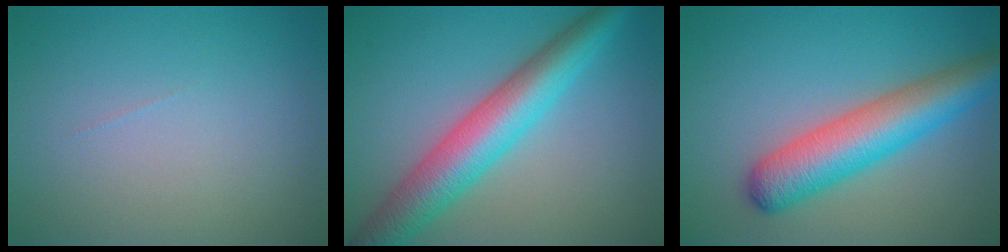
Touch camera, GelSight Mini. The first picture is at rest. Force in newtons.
{"total": 7.3, "press": 7.3, "slide": 0.1}
{"total": 7.1, "press": 7.1, "slide": 0.2}